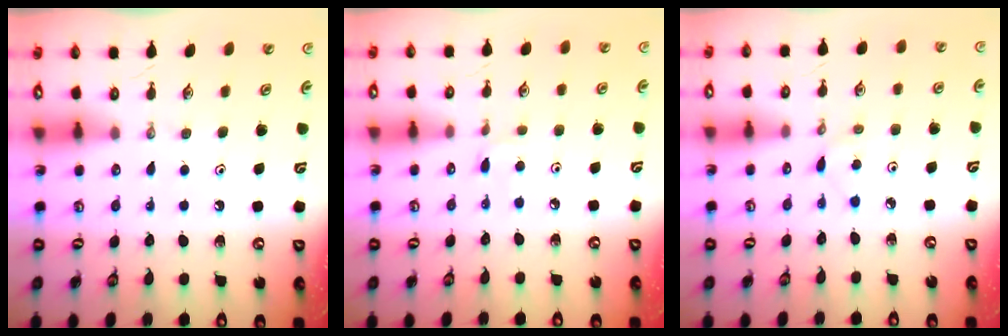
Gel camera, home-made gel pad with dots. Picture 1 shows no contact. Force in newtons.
{"total": 1.6, "press": 1.5, "slide": 0.2}
{"total": 2.0, "press": 2.0, "slide": 0.3}